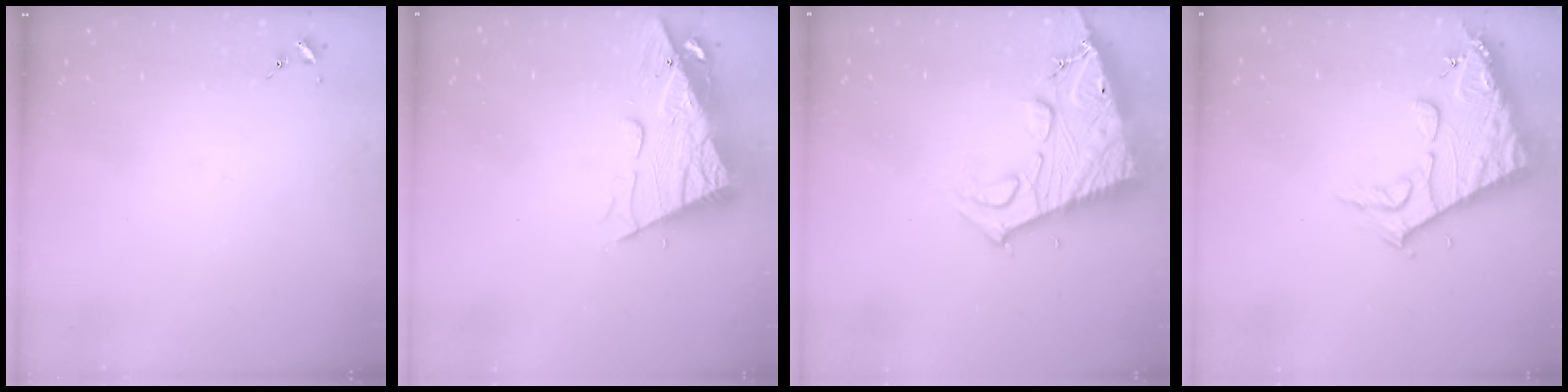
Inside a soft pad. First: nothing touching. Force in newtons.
{"total": 11.7, "press": 11.6, "slide": 1.4}
{"total": 20.6, "press": 20.5, "slide": 2.0}
{"total": 15.8, "press": 15.7, "slide": 1.6}